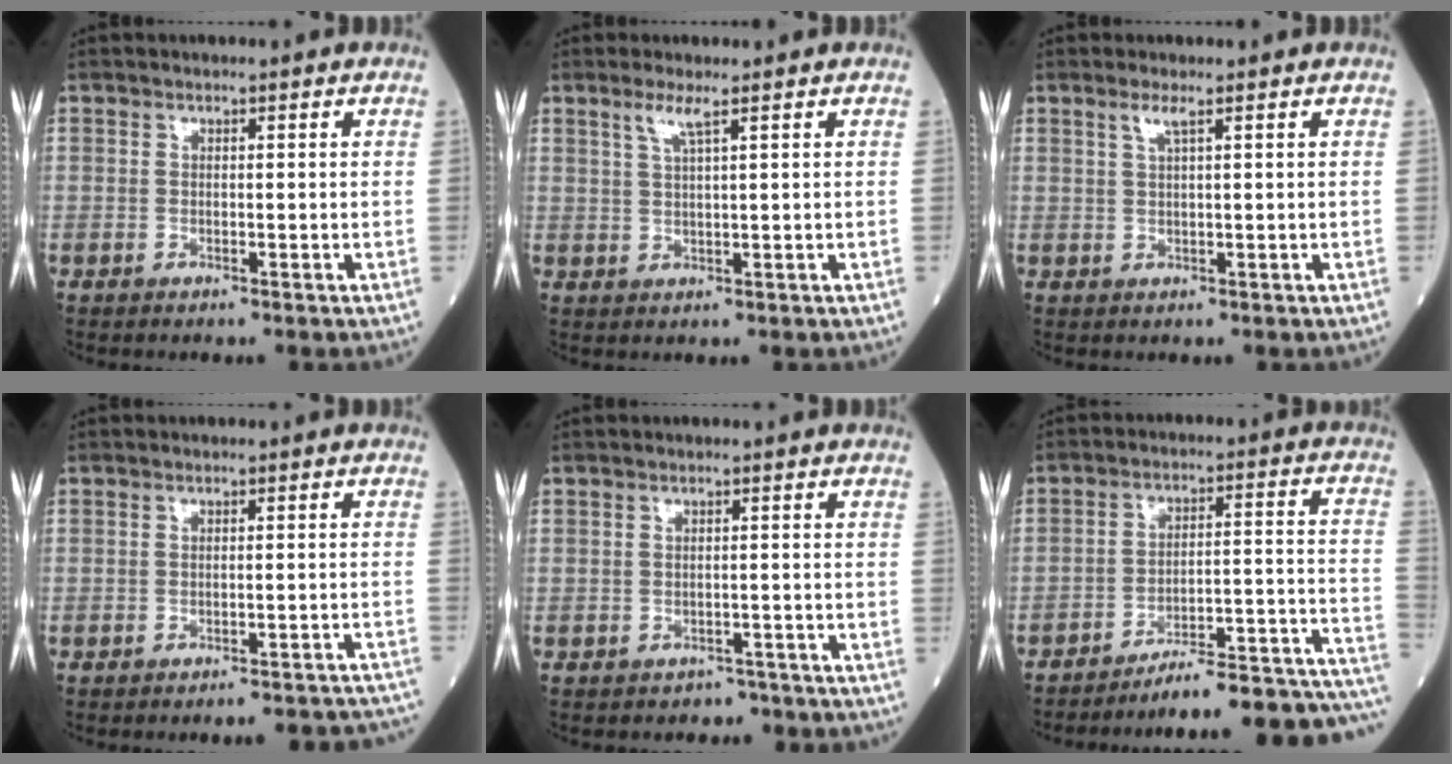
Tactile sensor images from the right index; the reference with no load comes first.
{"total": 2.7, "force": [1.6, -0.2, 2.1], "torque": [-0.050, 0.000, 0.035]}
{"total": 1.7, "force": [1.0, -0.2, 1.4], "torque": [-0.035, 0.002, 0.021]}
{"total": 11.5, "force": [-11.1, 1.3, 2.7], "torque": [-0.013, 0.015, -0.117]}
{"total": 4.3, "force": [-3.8, 2.1, 0.3], "torque": [-0.009, 0.013, -0.041]}
{"total": 16.7, "force": [-13.4, 1.4, 9.8], "torque": [-0.076, 0.046, -0.188]}